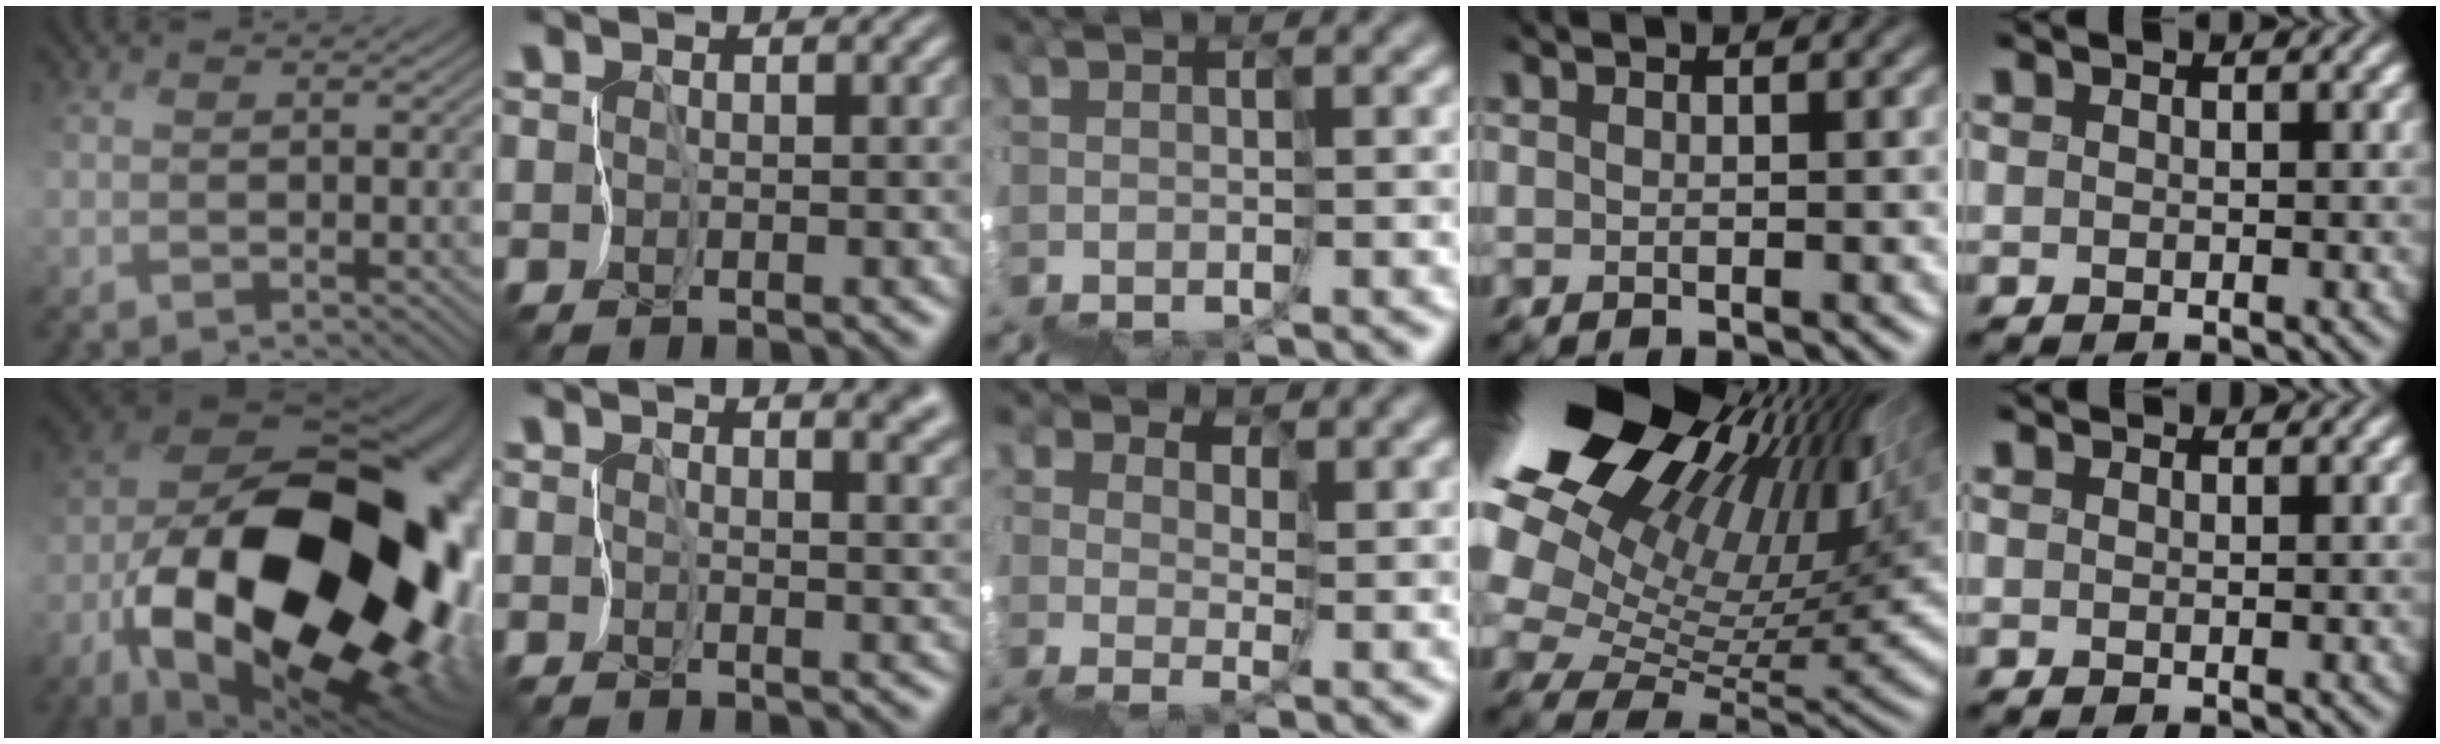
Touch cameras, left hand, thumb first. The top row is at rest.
{"thumb": {"total": 23.5, "force": [-5.6, 14.3, 17.8], "torque": [-0.353, -0.070, -0.055]}, "index": {"total": 4.1, "force": [2.0, 2.0, 3.0], "torque": [-0.029, -0.001, 0.027]}, "middle": {"total": 2.7, "force": [1.0, 2.2, 1.1], "torque": [-0.012, -0.002, 0.023]}, "ring": {"total": 19.4, "force": [11.0, 9.4, 13.0], "torque": [-0.230, 0.040, 0.185]}, "little": {"total": 1.3, "force": [1.3, 0.1, 0.2], "torque": [-0.011, 0.009, 0.021]}}